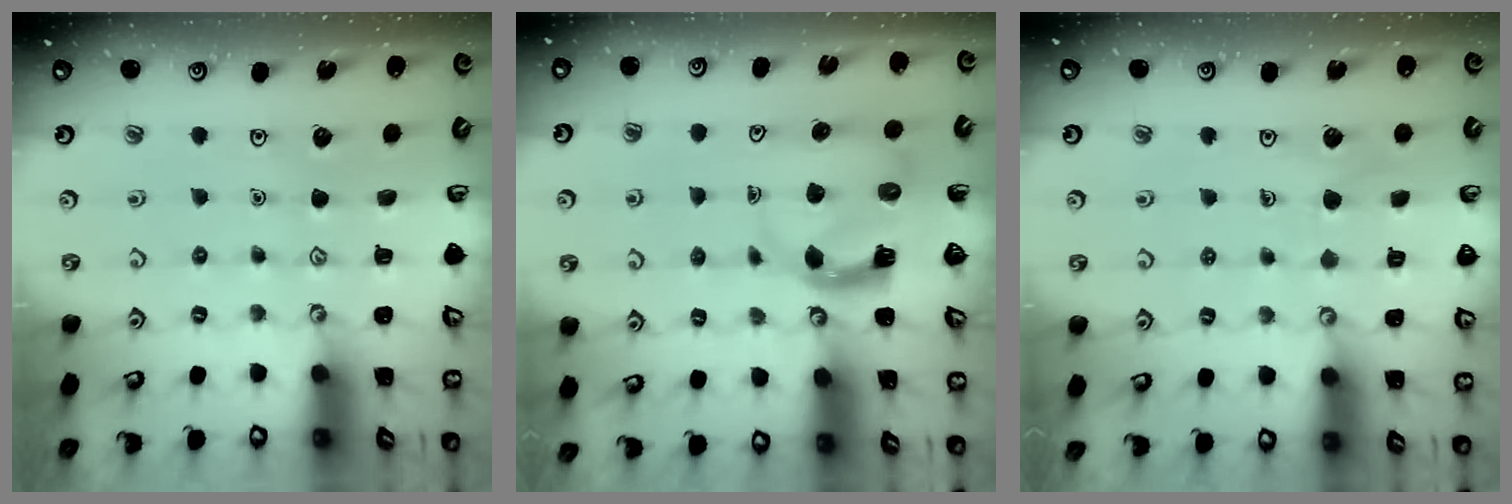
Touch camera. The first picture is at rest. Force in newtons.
{"total": 4.0, "press": 4.0, "slide": 0.2}
{"total": 4.0, "press": 4.0, "slide": 0.3}